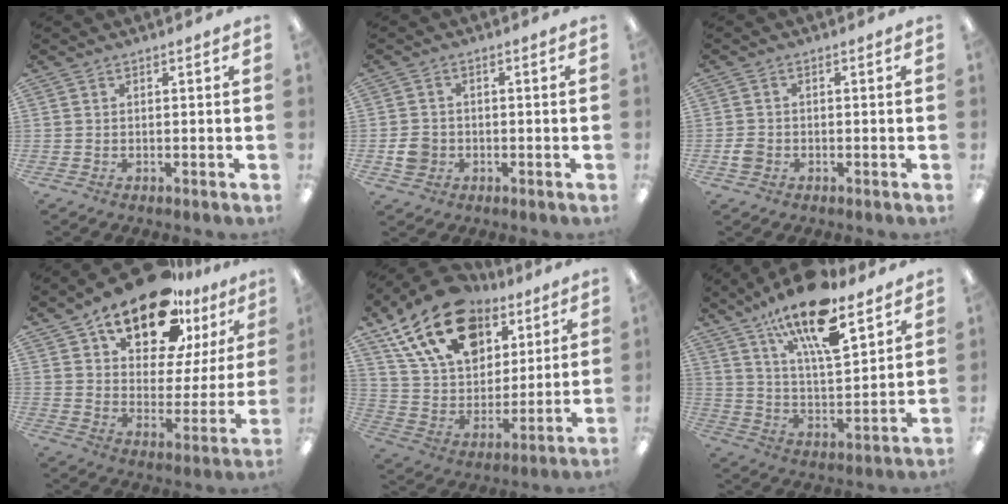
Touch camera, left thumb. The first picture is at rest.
{"total": 4.3, "force": [-1.0, 3.8, 1.8], "torque": [-0.019, 0.000, -0.020]}
{"total": 2.4, "force": [-0.8, 2.0, 1.2], "torque": [-0.019, 0.006, -0.016]}
{"total": 19.4, "force": [14.2, 8.6, 10.0], "torque": [-0.163, -0.086, 0.245]}
{"total": 21.7, "force": [12.7, 13.5, 11.2], "torque": [-0.200, -0.054, 0.234]}
{"total": 19.2, "force": [13.6, 5.9, 12.2], "torque": [-0.205, -0.077, 0.229]}